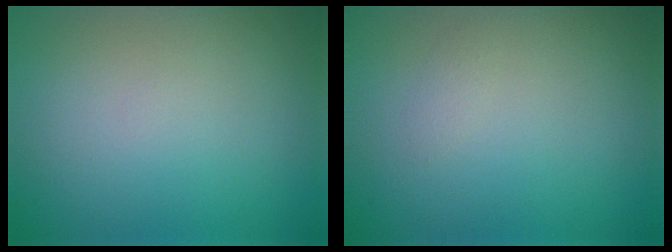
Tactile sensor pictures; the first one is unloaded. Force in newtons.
{"total": 0.6, "press": 0.6, "slide": 0.0}